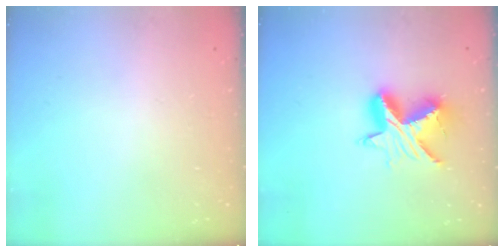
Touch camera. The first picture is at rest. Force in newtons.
{"total": 11.6, "press": 11.5, "slide": 0.7}